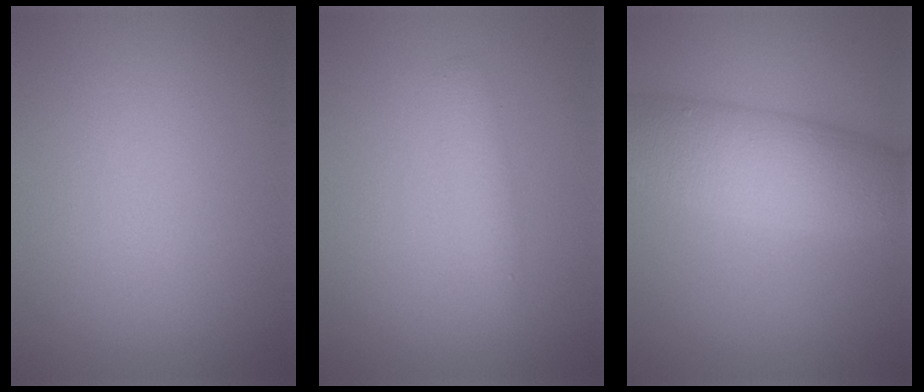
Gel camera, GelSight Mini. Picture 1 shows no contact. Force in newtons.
{"total": 1.4, "press": 1.4, "slide": 0.1}
{"total": 7.2, "press": 7.2, "slide": 0.1}